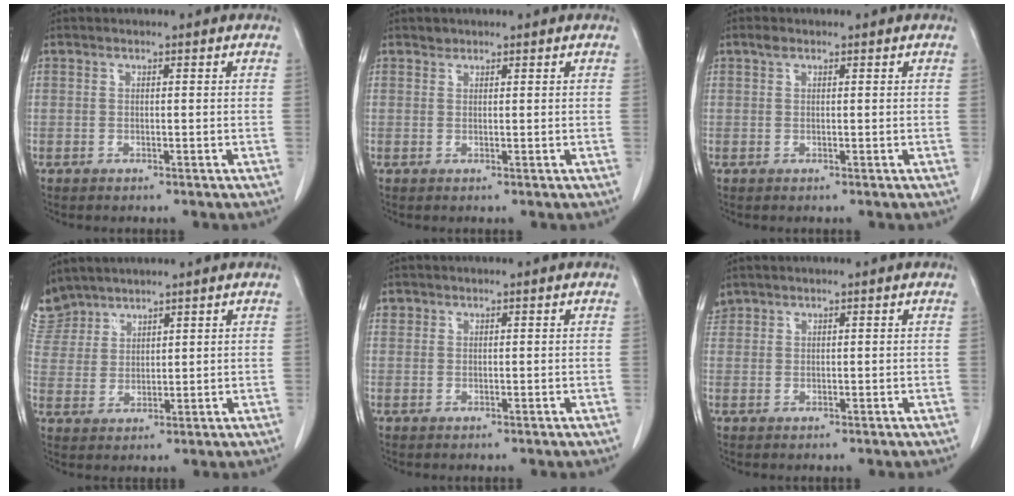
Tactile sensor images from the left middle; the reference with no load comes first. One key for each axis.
{"total": 0.7, "fx": 0.6, "fy": 0.4, "fz": -0.1, "tx": 0.001, "ty": 0.001, "tz": 0.007}
{"total": 0.8, "fx": 0.5, "fy": 0.4, "fz": 0.4, "tx": -0.011, "ty": 0.011, "tz": 0.009}
{"total": 6.7, "fx": 6.2, "fy": 2.5, "fz": -0.1, "tx": -0.004, "ty": 0.008, "tz": 0.137}
{"total": 0.7, "fx": 0.4, "fy": 0.6, "fz": 0.0, "tx": 0.005, "ty": 0.005, "tz": 0.006}
{"total": 1.3, "fx": 1.2, "fy": 0.5, "fz": -0.2, "tx": 0.000, "ty": 0.013, "tz": 0.026}